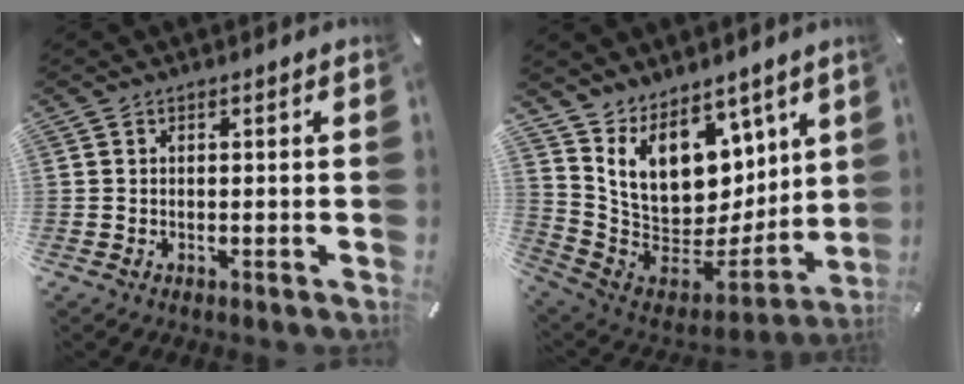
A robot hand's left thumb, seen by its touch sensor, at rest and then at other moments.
{"total": 14.5, "force": [6.8, 11.0, 6.6], "torque": [-0.128, -0.082, 0.137]}